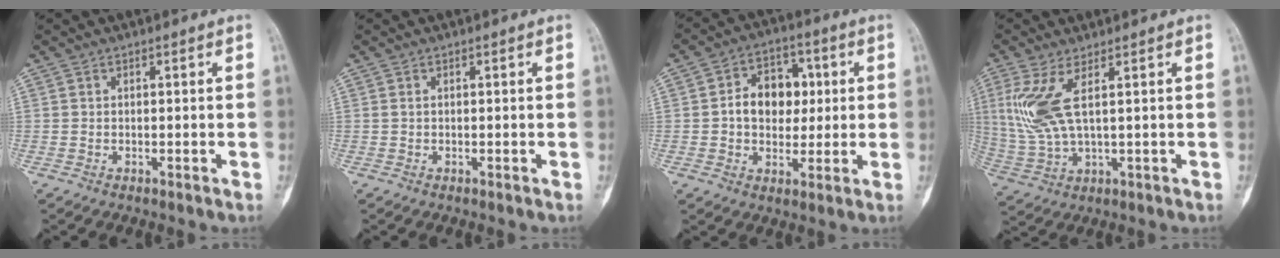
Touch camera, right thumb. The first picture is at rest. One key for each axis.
{"total": 0.0}
{"total": 10.7, "fx": 1.0, "fy": 8.0, "fz": 7.0, "tx": -0.060, "ty": 0.015, "tz": 0.012}
{"total": 8.7, "fx": 2.6, "fy": 2.6, "fz": 7.8, "tx": -0.204, "ty": -0.012, "tz": 0.065}